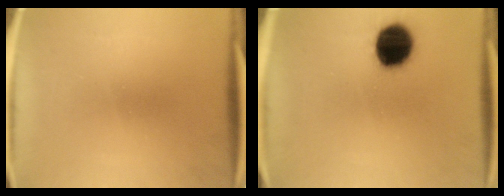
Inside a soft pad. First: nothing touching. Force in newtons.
{"total": 13.7}